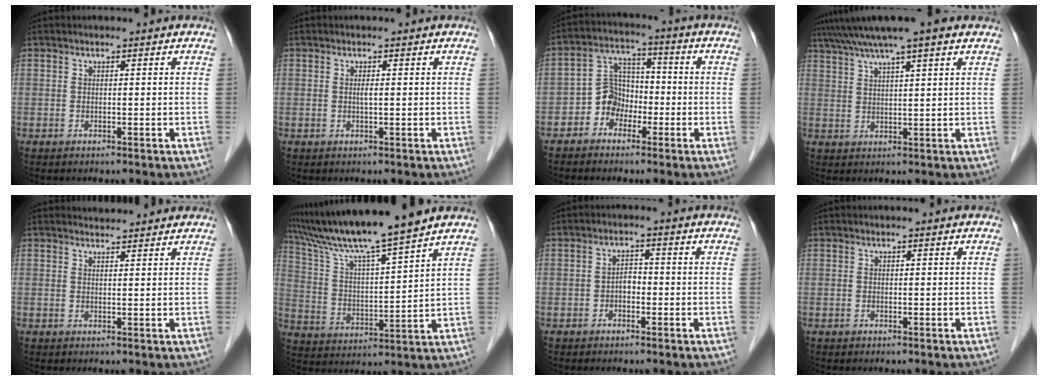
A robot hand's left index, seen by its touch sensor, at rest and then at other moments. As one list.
[{"total": 0.9, "force": [0.0, 0.0, 0.9], "torque": [-0.019, -0.001, 0.000]}, {"total": 5.9, "force": [-2.6, 4.8, 2.3], "torque": [-0.045, 0.021, -0.051]}, {"total": 10.8, "force": [8.2, 0.7, 7.0], "torque": [-0.118, 0.041, 0.121]}, {"total": 2.8, "force": [2.8, 0.5, 0.0], "torque": [-0.010, 0.015, 0.038]}, {"total": 14.4, "force": [12.5, -1.4, 7.0], "torque": [-0.134, 0.009, 0.222]}, {"total": 2.0, "force": [-0.8, 1.2, 1.5], "torque": [-0.020, 0.009, -0.014]}, {"total": 0.0}]